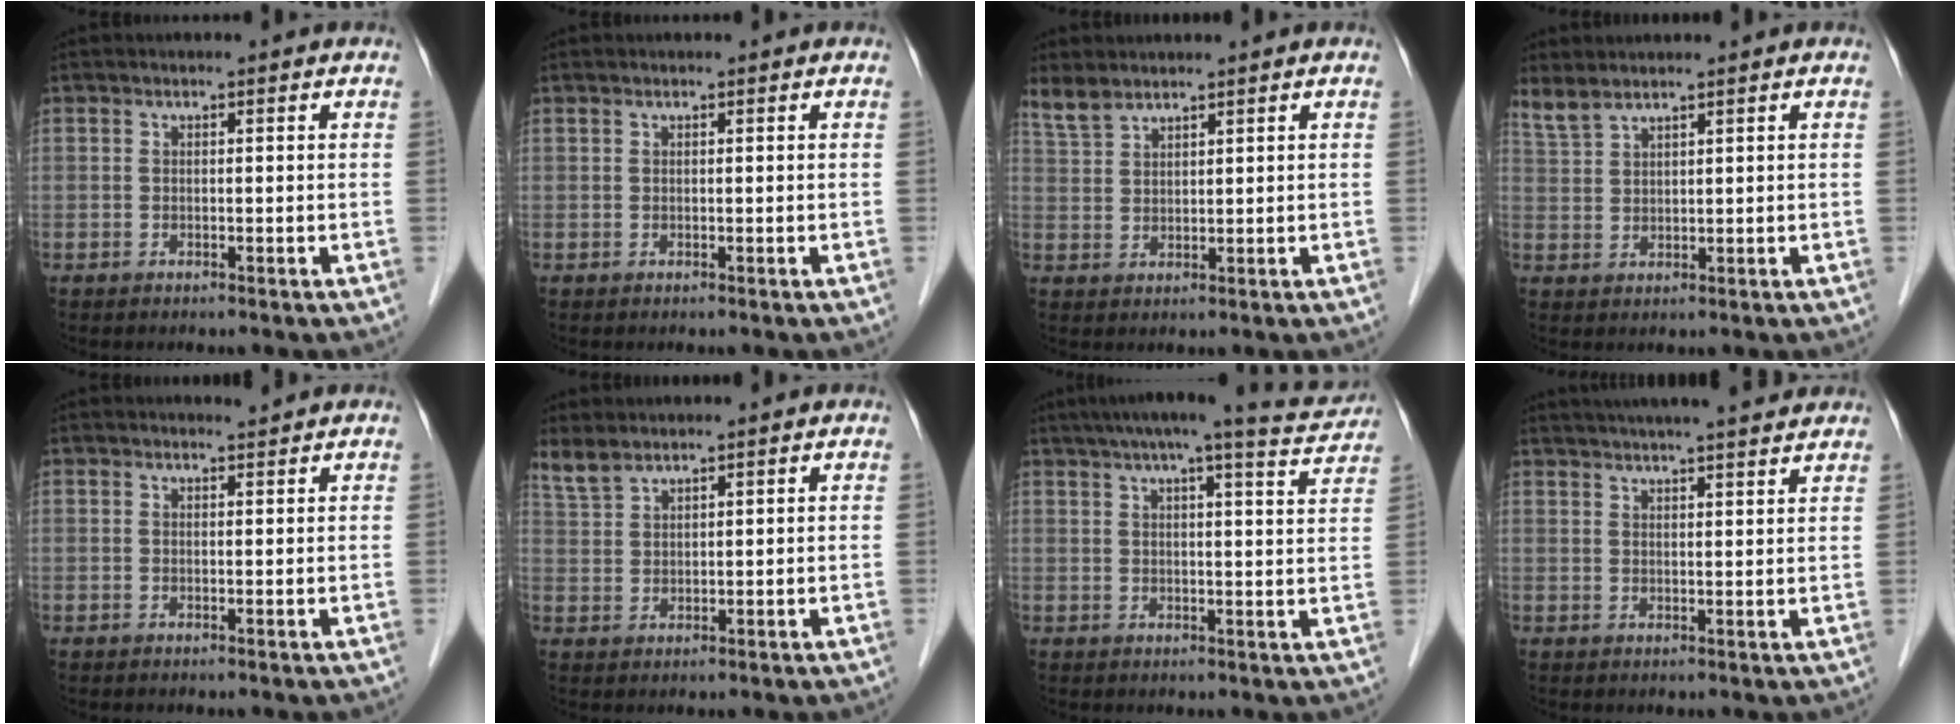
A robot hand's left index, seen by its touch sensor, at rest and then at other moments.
{"total": 0.0}
{"total": 3.4, "force": [3.2, 0.8, 0.8], "torque": [-0.022, 0.011, 0.070]}
{"total": 3.0, "force": [2.8, 0.2, 0.9], "torque": [-0.027, 0.009, 0.067]}
{"total": 0.7, "force": [0.6, -0.2, -0.2], "torque": [-0.006, -0.009, 0.011]}
{"total": 3.2, "force": [3.0, 0.6, 0.8], "torque": [-0.024, 0.011, 0.068]}
{"total": 12.9, "force": [11.5, 0.4, 6.0], "torque": [-0.087, -0.001, 0.135]}
{"total": 14.5, "force": [12.8, 1.1, 6.7], "torque": [-0.107, 0.028, 0.171]}